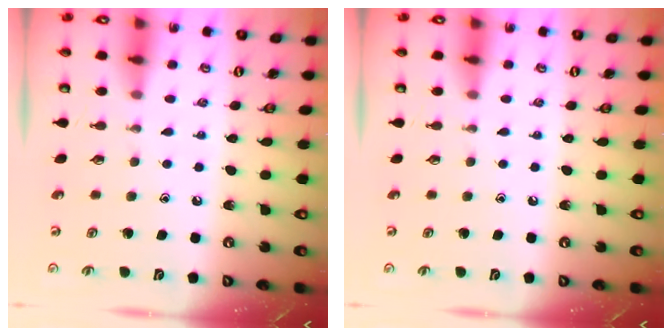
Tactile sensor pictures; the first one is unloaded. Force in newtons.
{"total": 0.0}